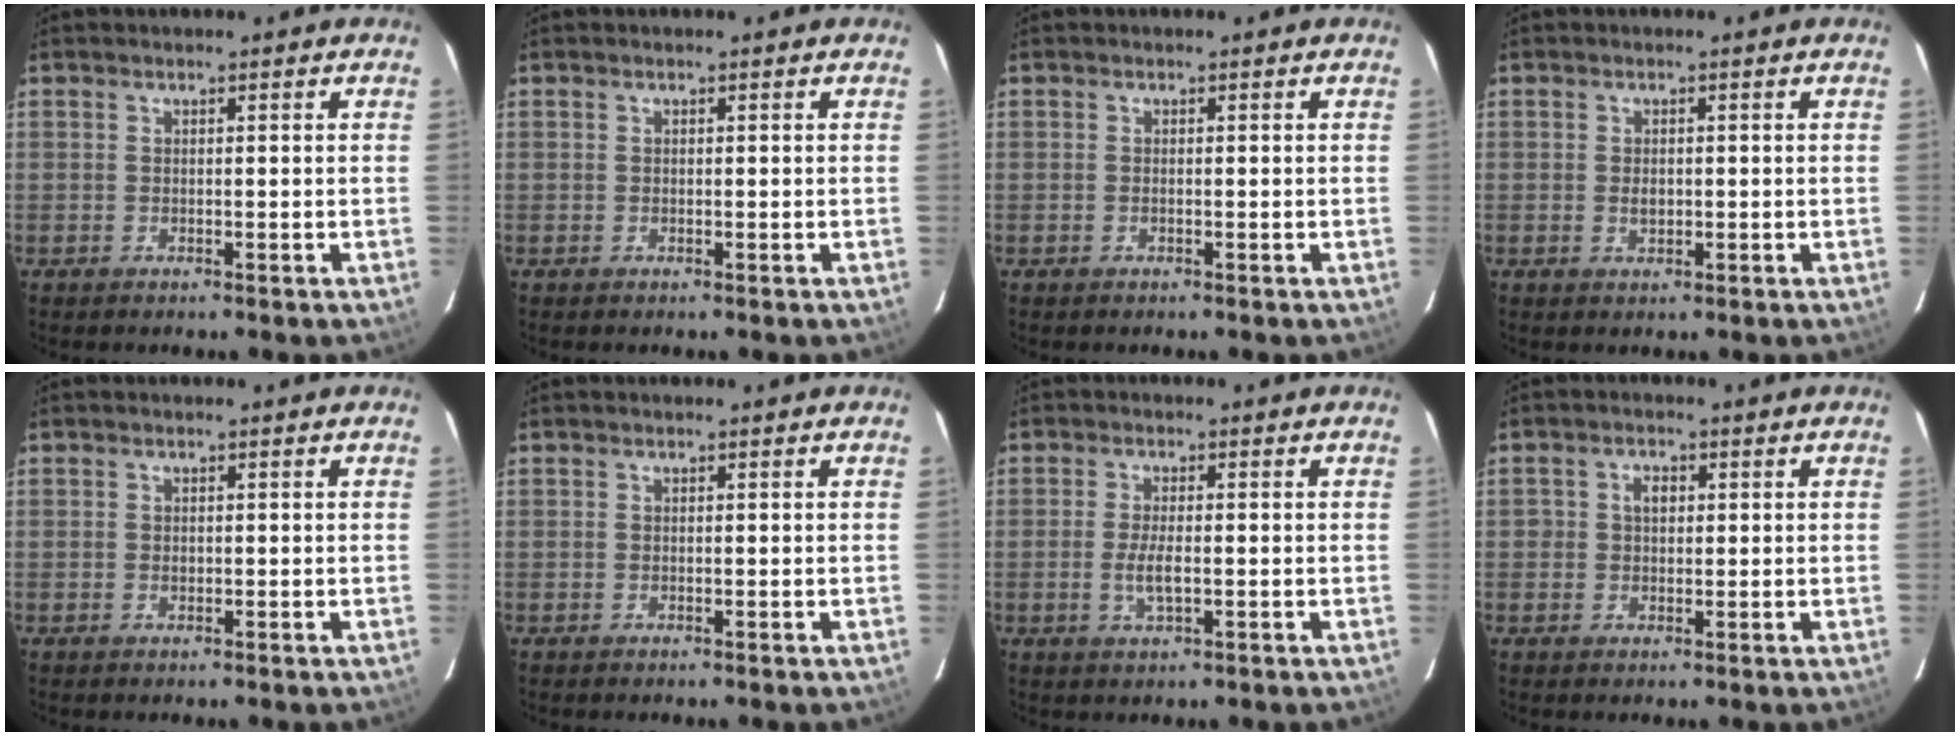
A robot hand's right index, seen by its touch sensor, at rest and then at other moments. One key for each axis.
{"total": 0.0}
{"total": 0.0}
{"total": 1.7, "fx": -0.2, "fy": 1.1, "fz": 1.2, "tx": -0.020, "ty": 0.001, "tz": -0.001}
{"total": 0.6, "fx": 0.0, "fy": 0.5, "fz": 0.3, "tx": -0.002, "ty": 0.001, "tz": 0.001}
{"total": 0.0}
{"total": 3.8, "fx": -0.8, "fy": 1.0, "fz": 3.6, "tx": -0.072, "ty": -0.005, "tz": -0.014}
{"total": 2.4, "fx": 0.3, "fy": 2.0, "fz": 1.2, "tx": -0.018, "ty": 0.007, "tz": 0.004}